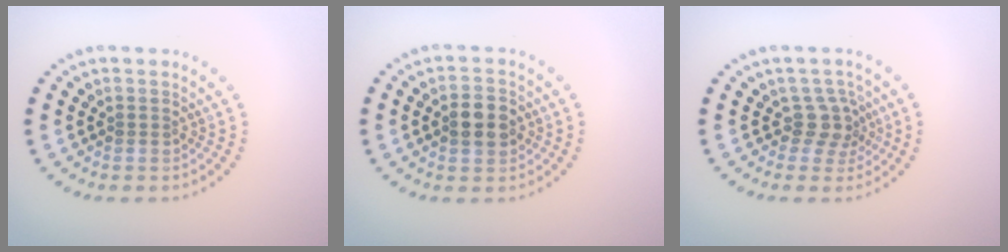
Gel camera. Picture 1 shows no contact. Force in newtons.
{"total": 3.5, "press": 3.5, "slide": 0.1}
{"total": 2.5, "press": 2.0, "slide": 1.6}